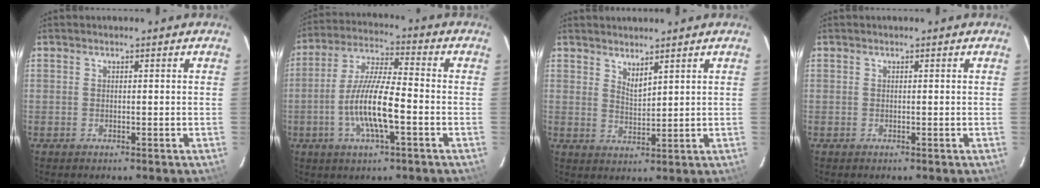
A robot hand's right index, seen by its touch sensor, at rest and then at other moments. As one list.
[{"total": 12.0, "force": [-3.6, 2.2, 11.2], "torque": [-0.226, -0.002, -0.071]}, {"total": 3.1, "force": [2.6, 0.6, 1.6], "torque": [-0.026, -0.003, 0.045]}, {"total": 0.0}]